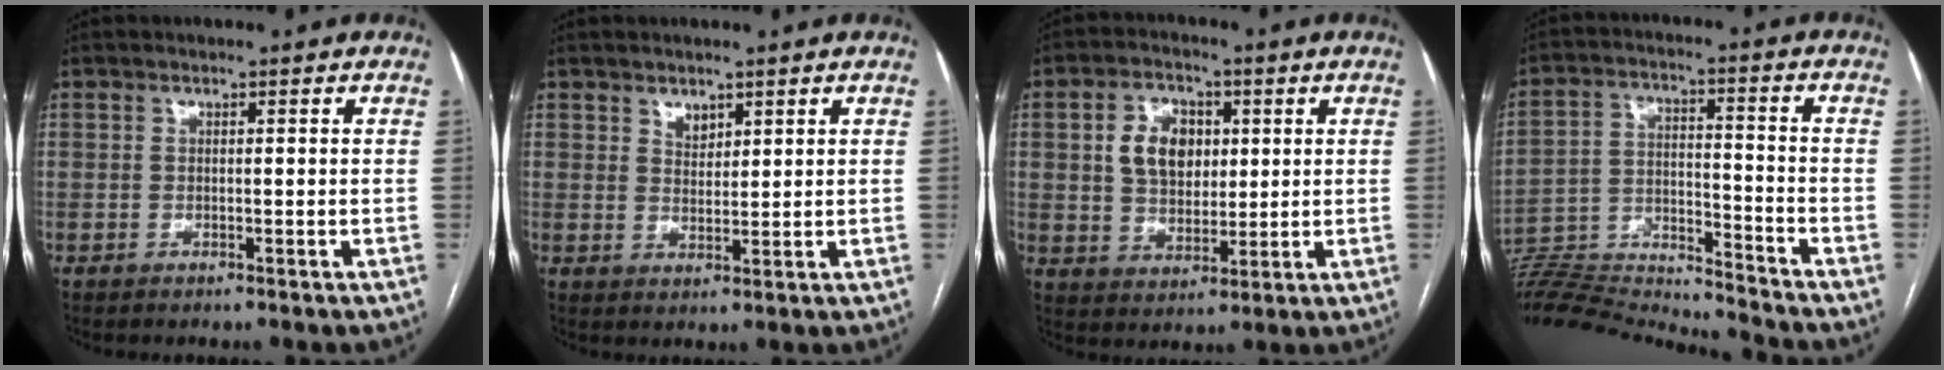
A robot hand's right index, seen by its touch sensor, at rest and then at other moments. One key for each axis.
{"total": 2.5, "fx": 1.7, "fy": 1.4, "fz": 1.0, "tx": -0.019, "ty": -0.002, "tz": 0.035}
{"total": 8.6, "fx": 2.1, "fy": 6.0, "fz": 5.8, "tx": -0.115, "ty": 0.017, "tz": 0.044}
{"total": 18.8, "fx": -18.4, "fy": -1.0, "fz": 4.1, "tx": -0.087, "ty": 0.009, "tz": -0.299}